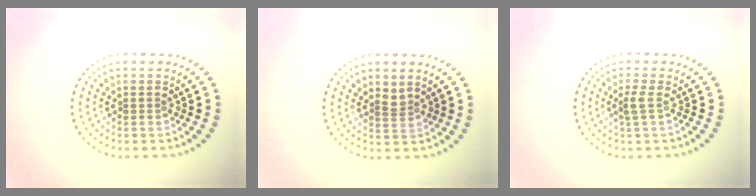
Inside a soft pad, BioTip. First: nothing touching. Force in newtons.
{"total": 1.1, "press": 0.7, "slide": 0.8}
{"total": 1.3, "press": 1.0, "slide": 0.8}